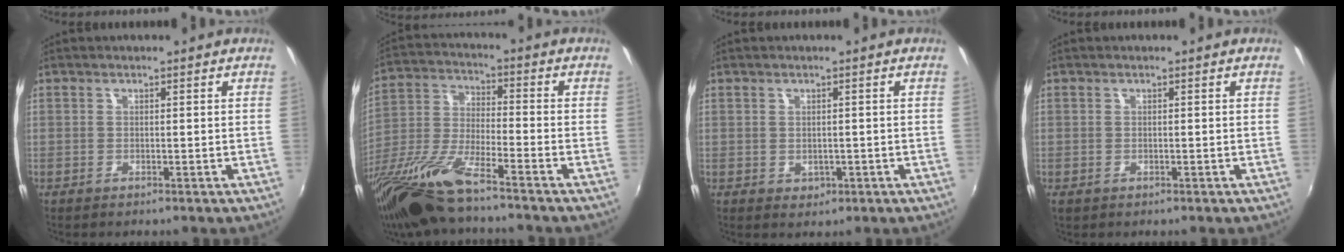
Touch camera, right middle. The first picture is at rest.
{"total": 15.4, "force": [-11.8, 1.8, 9.7], "torque": [-0.205, -0.037, -0.231]}
{"total": 1.7, "force": [0.0, 1.6, 0.6], "torque": [-0.004, 0.000, 0.004]}
{"total": 0.5, "force": [-0.2, 0.4, 0.2], "torque": [-0.004, -0.001, -0.002]}